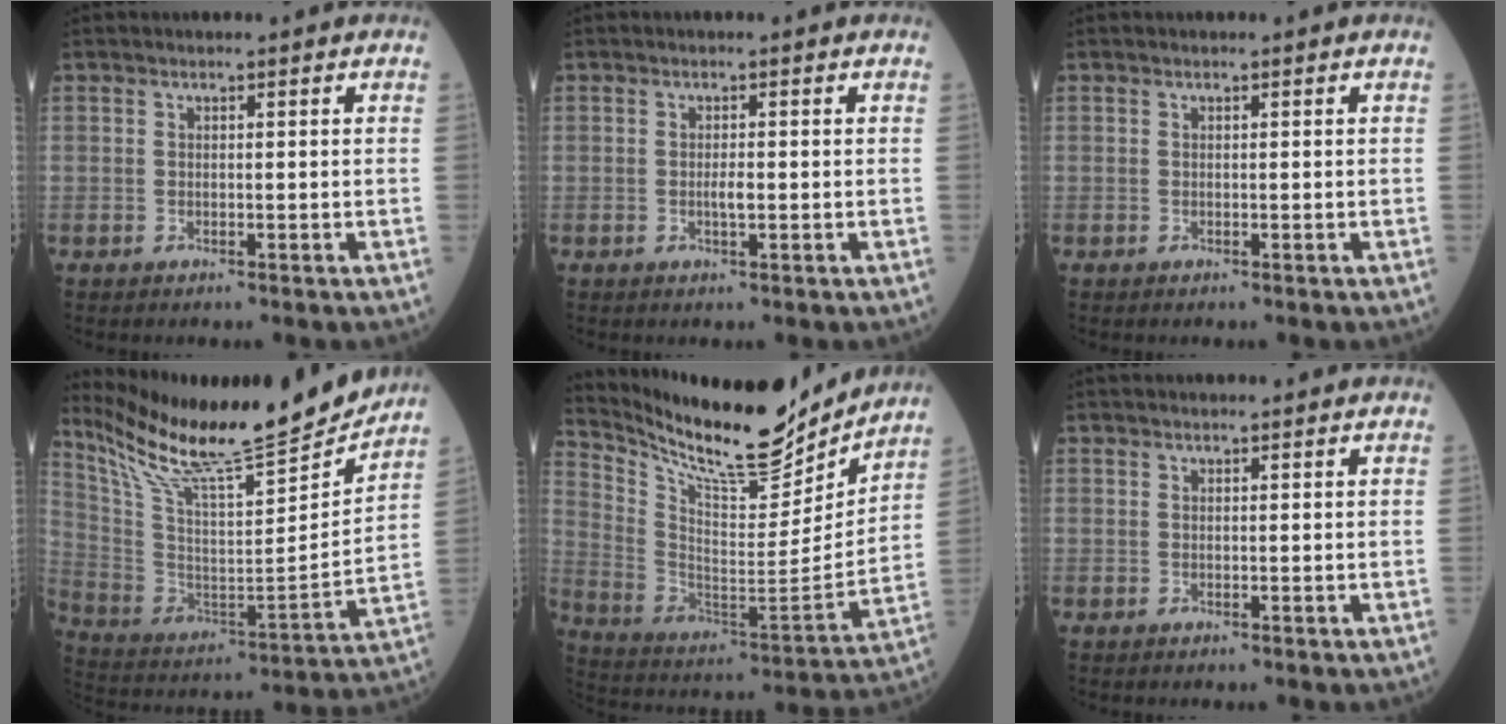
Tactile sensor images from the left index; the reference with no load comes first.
{"total": 1.4, "force": [-0.2, 0.2, 1.4], "torque": [-0.028, -0.001, -0.003]}
{"total": 0.0}
{"total": 24.3, "force": [21.4, 1.4, 11.4], "torque": [-0.212, -0.049, 0.346]}
{"total": 21.3, "force": [18.9, 4.1, 9.0], "torque": [-0.171, -0.033, 0.305]}
{"total": 1.8, "force": [1.6, 0.1, 0.7], "torque": [-0.007, 0.022, 0.024]}